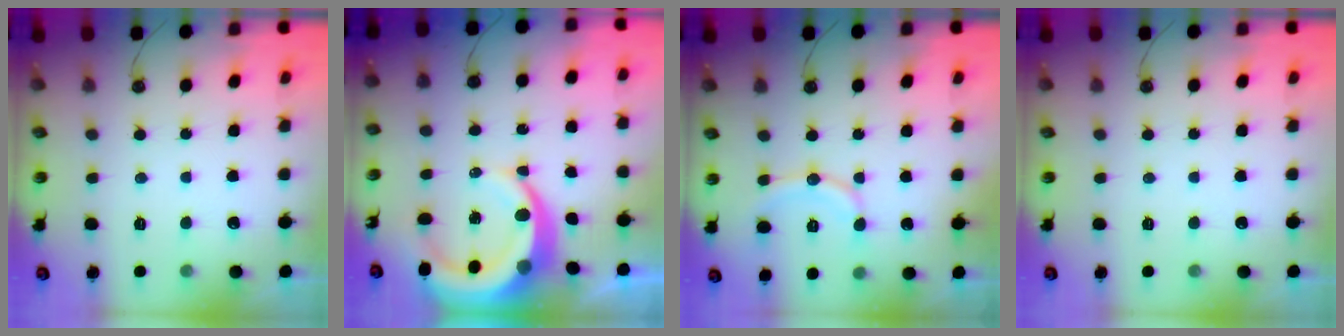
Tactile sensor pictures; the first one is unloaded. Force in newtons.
{"total": 12.7, "press": 12.6, "slide": 1.5}
{"total": 9.1, "press": 9.1, "slide": 0.0}
{"total": 0.0}